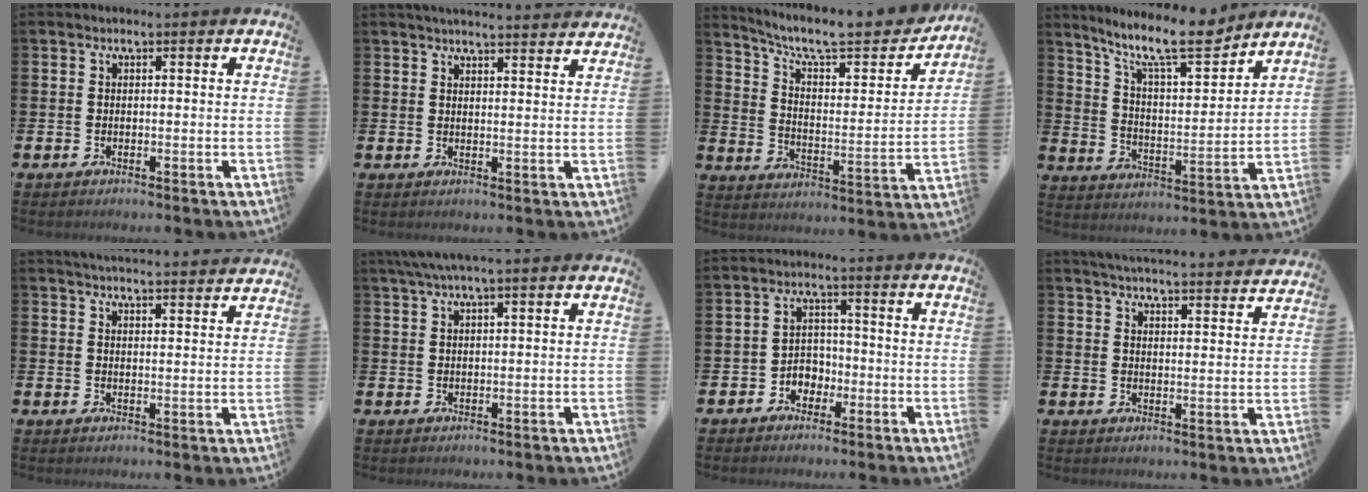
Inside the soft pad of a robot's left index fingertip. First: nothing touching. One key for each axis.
{"total": 3.4, "fx": 3.4, "fy": -0.4, "fz": 0.2, "tx": -0.002, "ty": -0.023, "tz": 0.060}
{"total": 9.3, "fx": 8.0, "fy": 2.2, "fz": 4.1, "tx": -0.096, "ty": -0.061, "tz": 0.132}
{"total": 12.1, "fx": 10.1, "fy": 2.4, "fz": 6.2, "tx": -0.128, "ty": -0.059, "tz": 0.173}
{"total": 4.1, "fx": 4.1, "fy": -0.5, "fz": 0.1, "tx": -0.002, "ty": -0.033, "tz": 0.071}
{"total": 3.3, "fx": 2.6, "fy": 0.1, "fz": 2.0, "tx": -0.045, "ty": 0.000, "tz": 0.048}
{"total": 3.1, "fx": -1.8, "fy": 2.4, "fz": 0.8, "tx": -0.029, "ty": 0.007, "tz": -0.042}
{"total": 5.0, "fx": 5.0, "fy": -0.2, "fz": 0.5, "tx": -0.017, "ty": -0.044, "tz": 0.084}